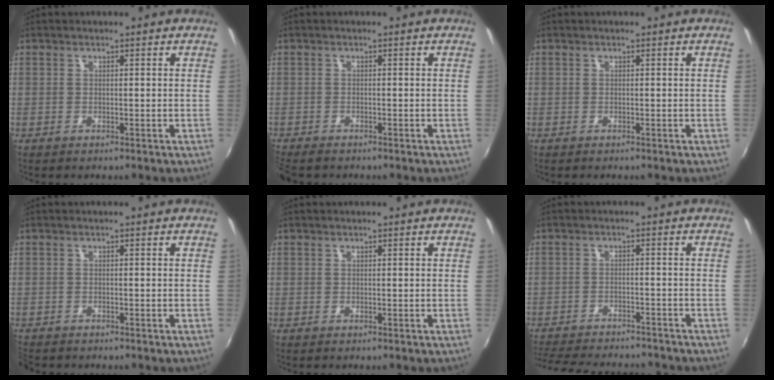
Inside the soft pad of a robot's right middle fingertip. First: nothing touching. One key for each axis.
{"total": 3.7, "fx": -3.3, "fy": 0.9, "fz": 1.3, "tx": -0.039, "ty": -0.023, "tz": -0.063}
{"total": 0.0}
{"total": 2.3, "fx": -2.2, "fy": 0.6, "fz": 0.5, "tx": -0.018, "ty": -0.014, "tz": -0.041}
{"total": 0.0}
{"total": 16.0, "fx": -14.1, "fy": 4.1, "fz": 6.4, "tx": -0.140, "ty": -0.014, "tz": -0.202}